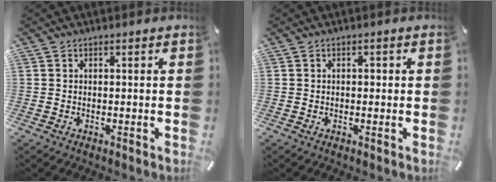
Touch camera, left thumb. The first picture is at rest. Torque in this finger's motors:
{"motor_torque": [0.09, 0.25, 0.27, 0.02, 0.02]}